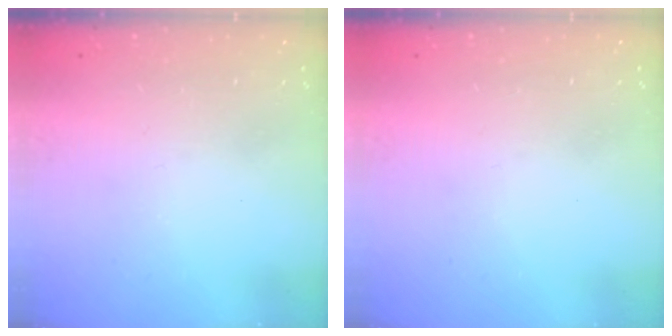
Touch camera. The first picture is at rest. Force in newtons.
{"total": 0.0}